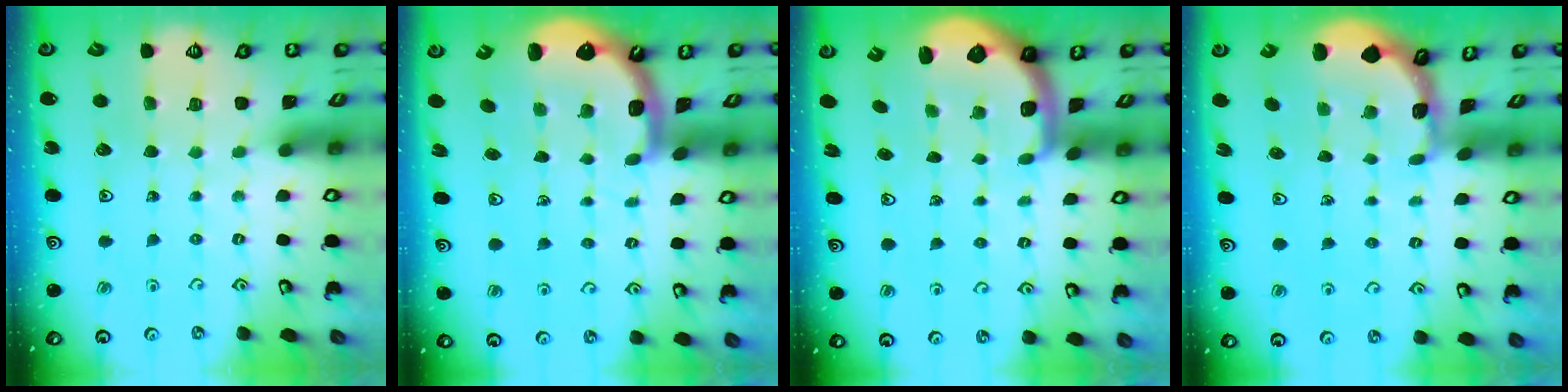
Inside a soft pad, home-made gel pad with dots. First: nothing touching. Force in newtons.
{"total": 3.8, "press": 3.6, "slide": 1.2}
{"total": 1.7, "press": 1.6, "slide": 0.4}
{"total": 1.5, "press": 1.5, "slide": 0.1}